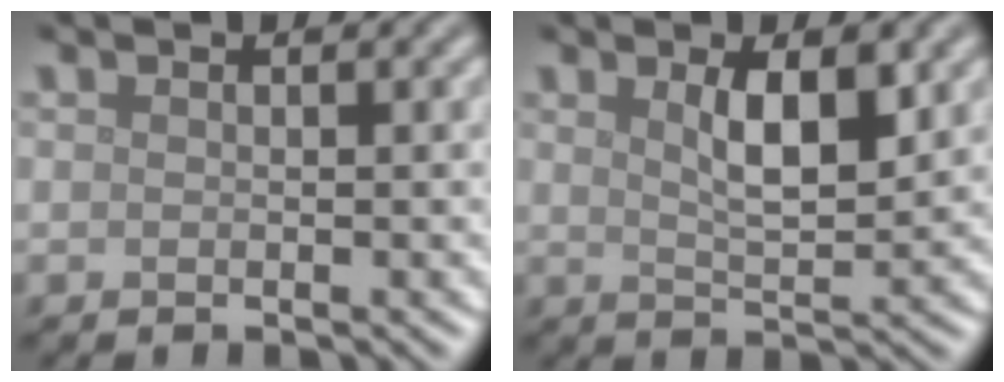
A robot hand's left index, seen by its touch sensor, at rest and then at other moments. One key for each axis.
{"total": 4.0, "fx": 1.6, "fy": 1.2, "fz": 3.5, "tx": -0.062, "ty": -0.001, "tz": 0.027}